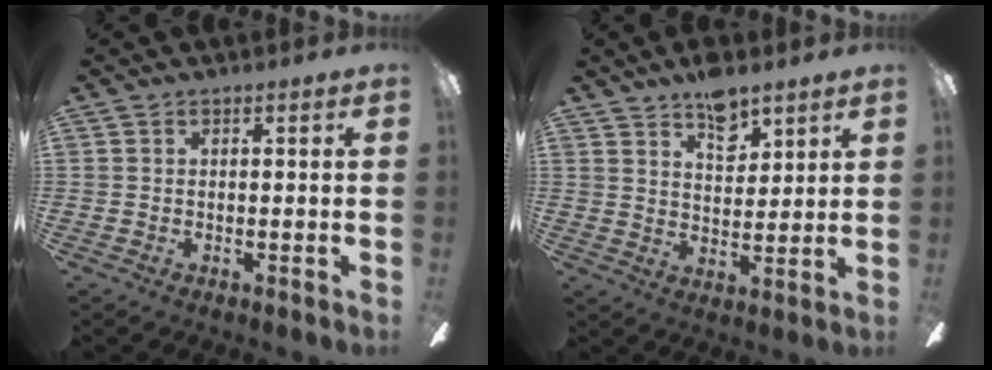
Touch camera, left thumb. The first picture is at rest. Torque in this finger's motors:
{"motor_torque": [0.90, 0.49, 0.56, -0.55, 0.01]}